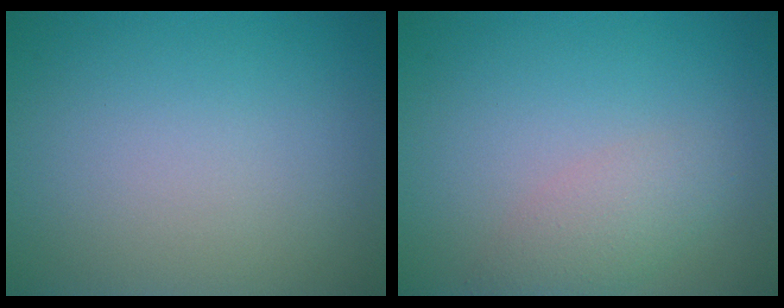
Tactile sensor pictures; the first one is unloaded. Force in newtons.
{"total": 2.4, "press": 2.4, "slide": 0.2}